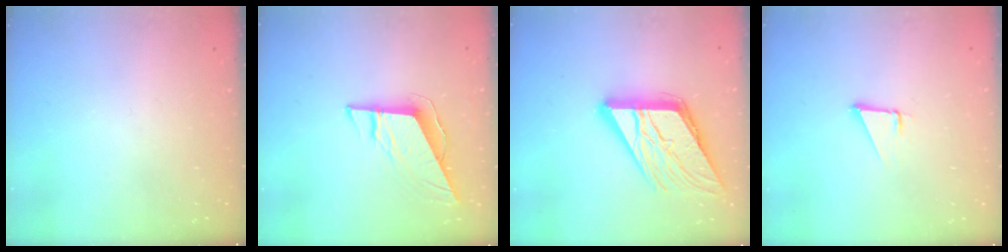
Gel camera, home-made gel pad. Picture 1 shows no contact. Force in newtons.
{"total": 9.0, "press": 9.0, "slide": 1.0}
{"total": 17.4, "press": 17.3, "slide": 1.3}
{"total": 1.9, "press": 1.9, "slide": 0.0}